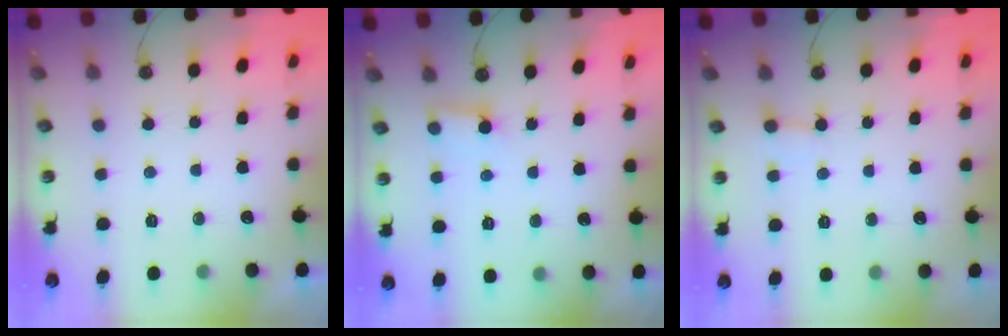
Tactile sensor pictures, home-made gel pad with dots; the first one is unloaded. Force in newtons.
{"total": 4.0, "press": 3.9, "slide": 0.9}
{"total": 2.0, "press": 2.0, "slide": 0.1}